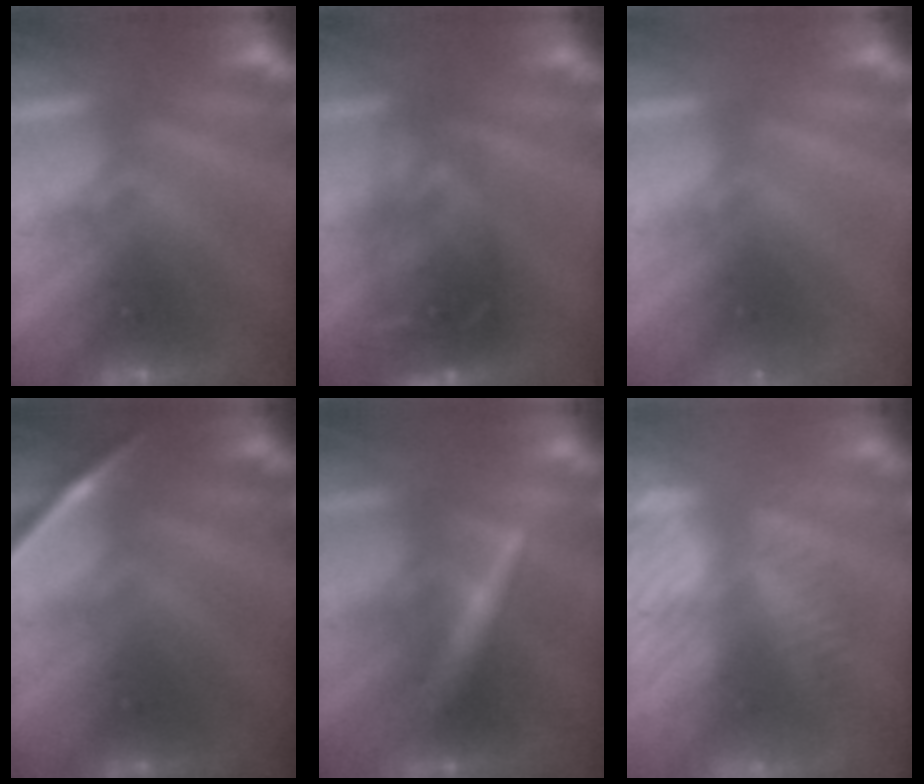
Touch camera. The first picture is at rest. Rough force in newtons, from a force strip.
{"total": 8.0}
{"total": 2.3}
{"total": 1.6}
{"total": 2.3}
{"total": 3.6}